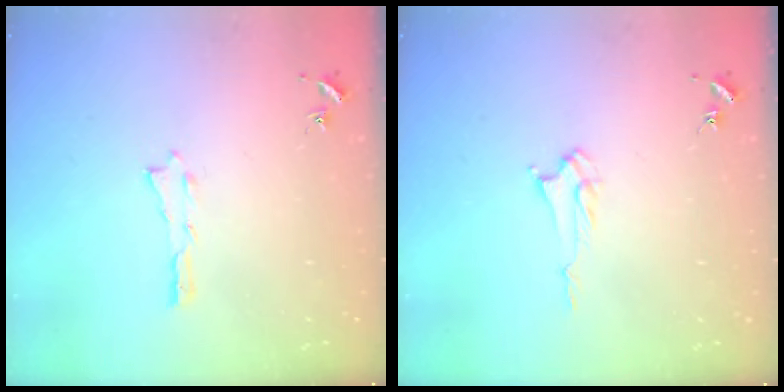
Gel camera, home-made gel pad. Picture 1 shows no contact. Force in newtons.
{"total": 2.4, "press": 2.4, "slide": 0.3}